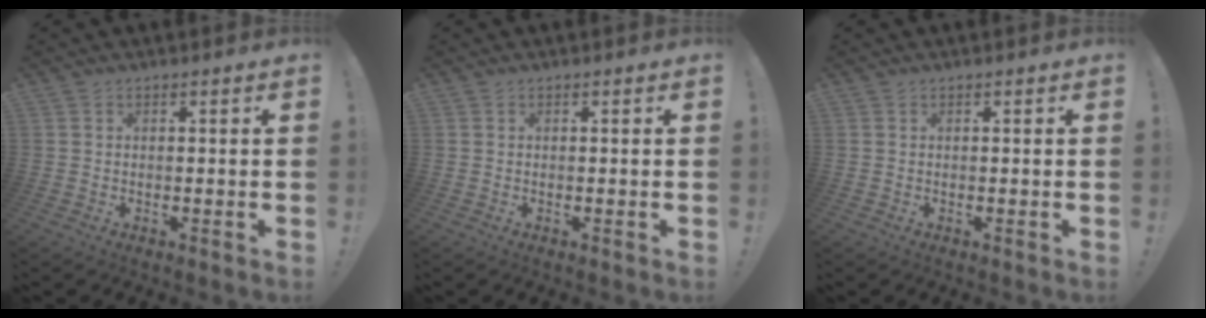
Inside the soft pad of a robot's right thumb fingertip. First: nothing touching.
{"total": 0.0}
{"total": 0.0}